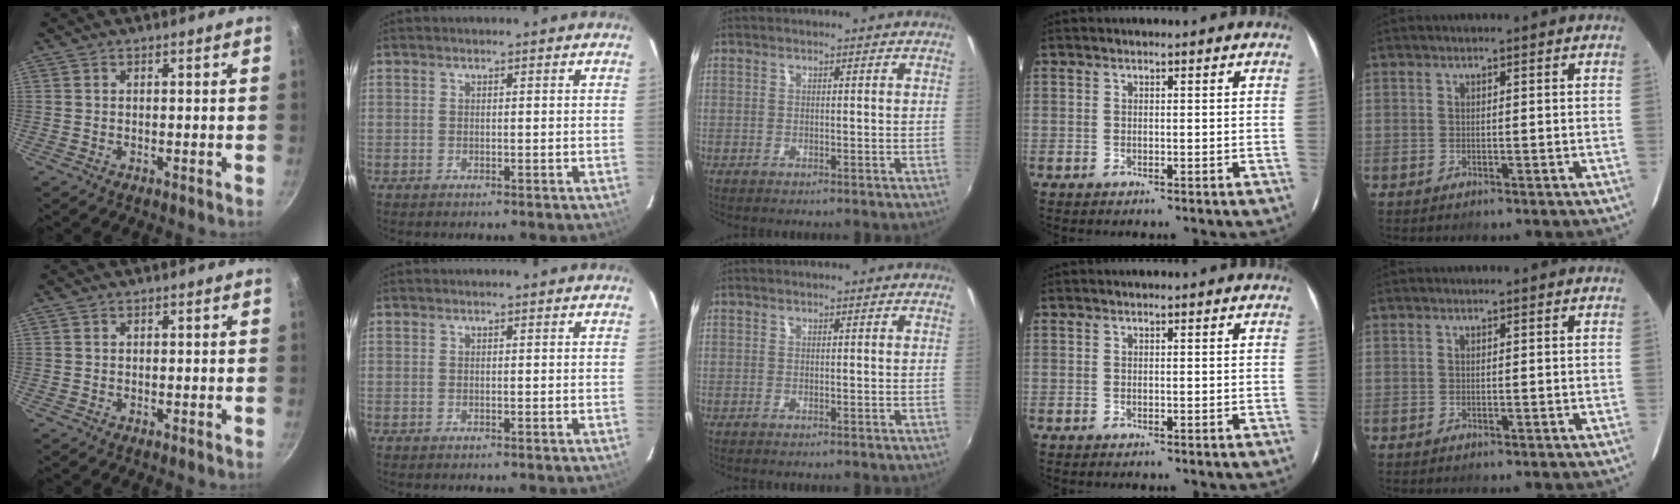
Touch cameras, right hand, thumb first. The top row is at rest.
{}